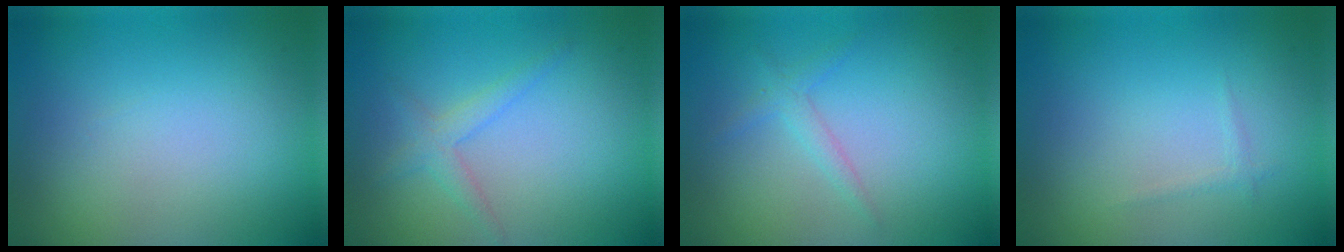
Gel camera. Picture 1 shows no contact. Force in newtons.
{"total": 1.8, "press": 1.8, "slide": 0.1}
{"total": 1.4, "press": 1.4, "slide": 0.0}
{"total": 0.6, "press": 0.6, "slide": 0.0}